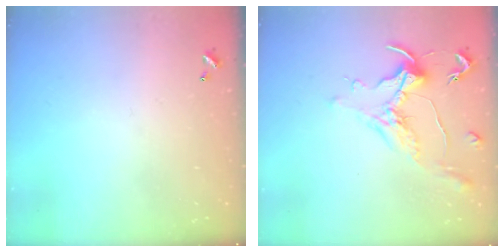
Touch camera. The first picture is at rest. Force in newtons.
{"total": 1.5, "press": 1.4, "slide": 0.6}